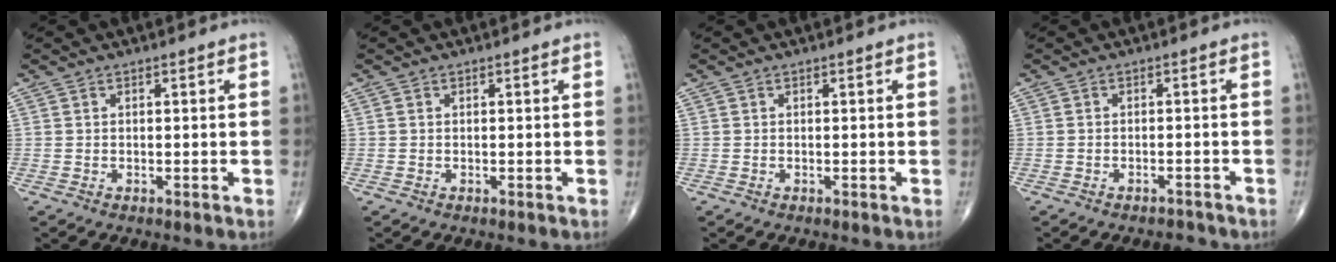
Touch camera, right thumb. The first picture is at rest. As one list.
[{"total": 0.0}, {"total": 0.0}, {"total": 2.4, "force": [-2.2, 0.9, 0.4], "torque": [-0.011, 0.013, -0.027]}]